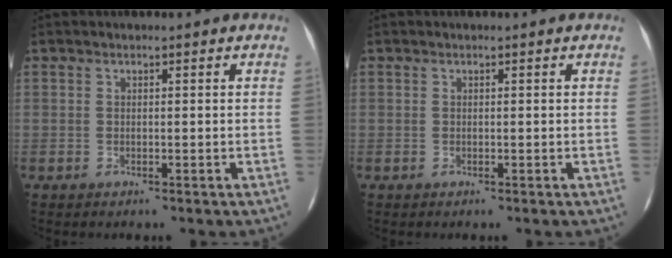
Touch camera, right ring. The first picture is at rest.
{"total": 0.0}